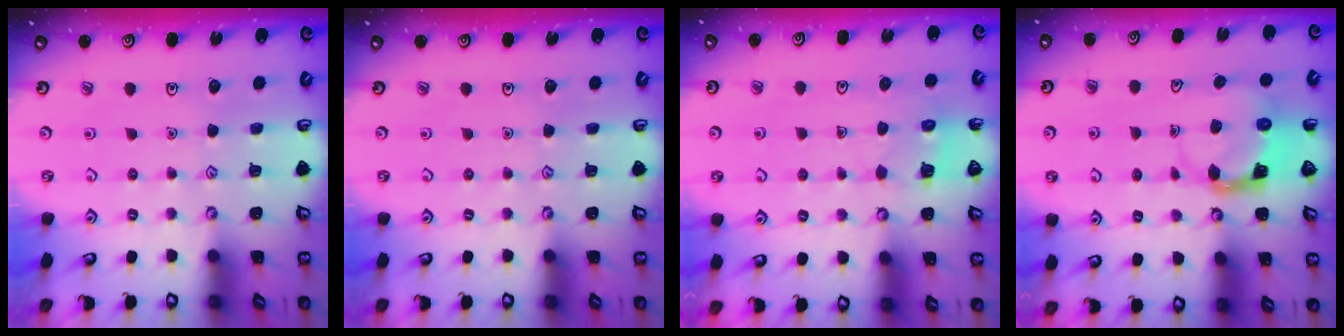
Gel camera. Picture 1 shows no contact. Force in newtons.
{"total": 0.0}
{"total": 2.5, "press": 2.5, "slide": 0.1}
{"total": 3.8, "press": 3.7, "slide": 0.7}